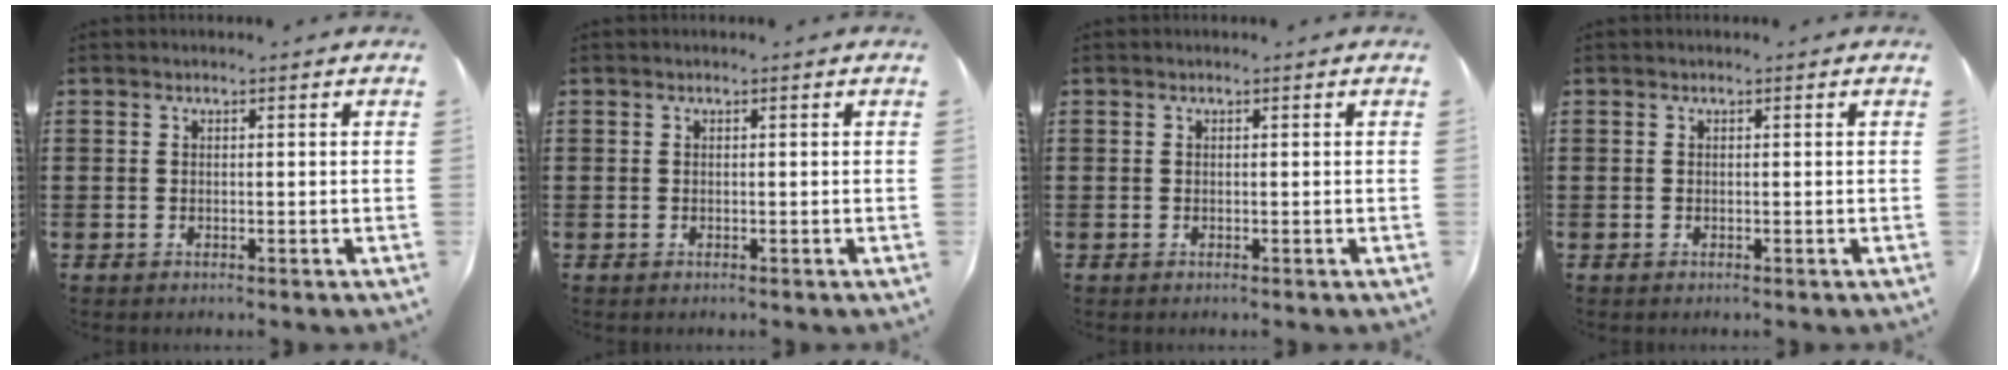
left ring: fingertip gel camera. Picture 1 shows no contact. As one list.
[{"total": 0.0}, {"total": 0.0}, {"total": 0.0}]